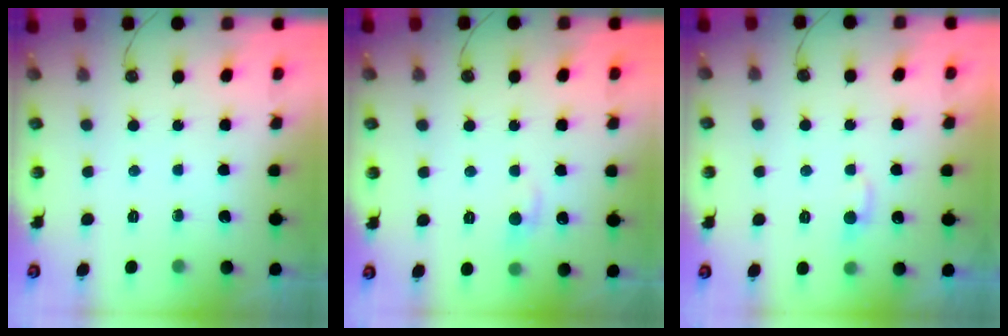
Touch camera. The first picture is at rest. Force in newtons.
{"total": 1.5, "press": 1.2, "slide": 0.9}
{"total": 2.4, "press": 2.4, "slide": 0.4}